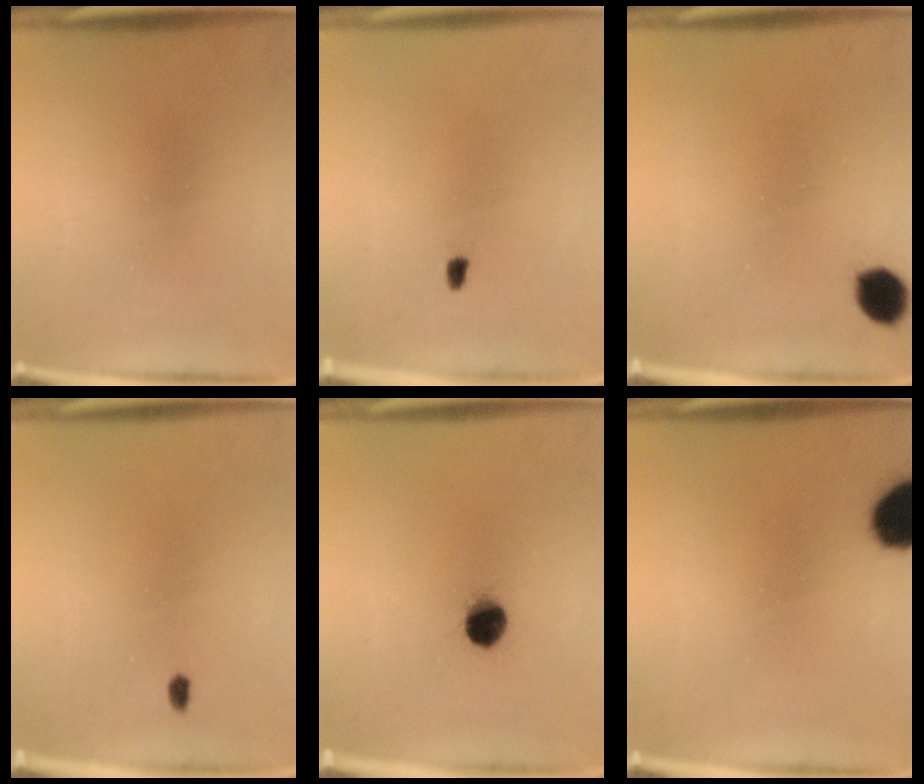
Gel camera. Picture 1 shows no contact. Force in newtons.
{"total": 0.9}
{"total": 4.1}
{"total": 1.1}
{"total": 6.6}
{"total": 10.5}